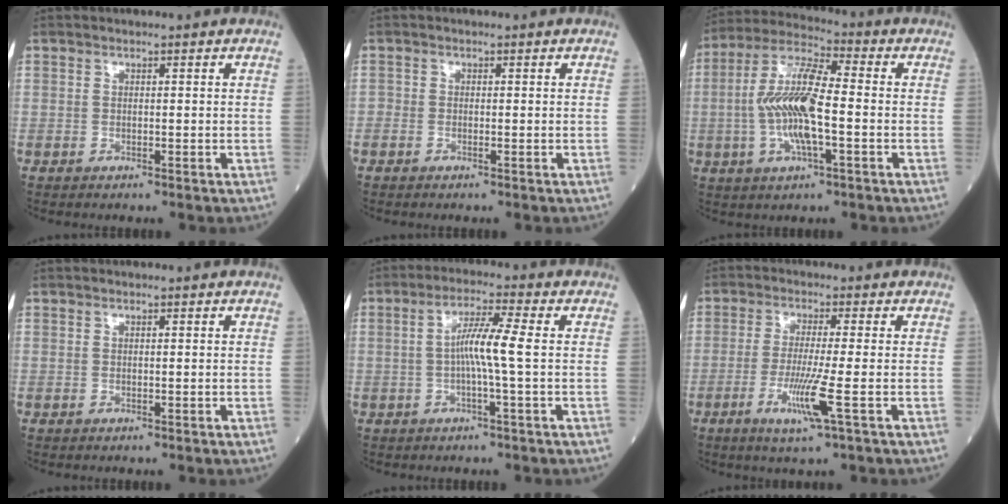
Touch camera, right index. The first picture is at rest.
{"total": 0.6, "force": [-0.4, 0.4, 0.2], "torque": [-0.003, 0.002, -0.009]}
{"total": 12.2, "force": [-1.6, 2.7, 11.8], "torque": [-0.243, 0.008, -0.031]}
{"total": 0.0}
{"total": 6.0, "force": [-0.2, -0.6, 6.0], "torque": [-0.114, 0.009, -0.005]}
{"total": 6.7, "force": [-2.4, -0.8, 6.2], "torque": [-0.124, -0.020, -0.045]}